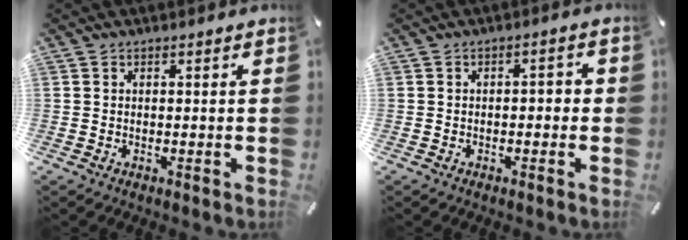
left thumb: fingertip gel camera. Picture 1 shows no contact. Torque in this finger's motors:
{"motor_torque": [-0.37, -0.07, 0.12, 0.17, 0.07]}